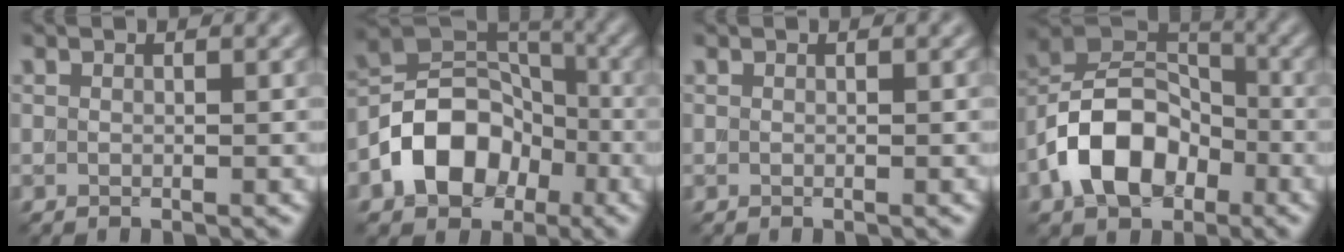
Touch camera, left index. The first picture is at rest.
{"total": 8.5, "force": [-3.4, 6.3, 4.7], "torque": [-0.071, 0.004, -0.073]}
{"total": 0.0}
{"total": 9.0, "force": [-3.6, 6.1, 5.6], "torque": [-0.100, 0.010, -0.081]}